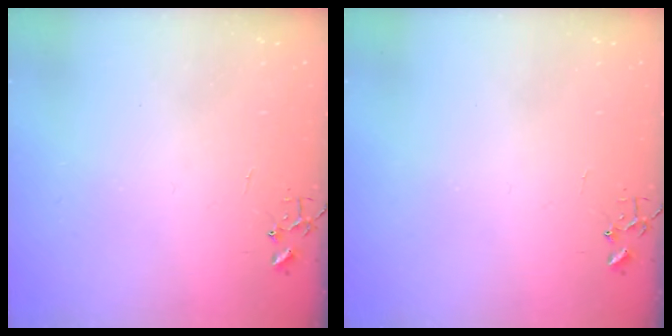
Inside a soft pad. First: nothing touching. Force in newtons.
{"total": 0.0}